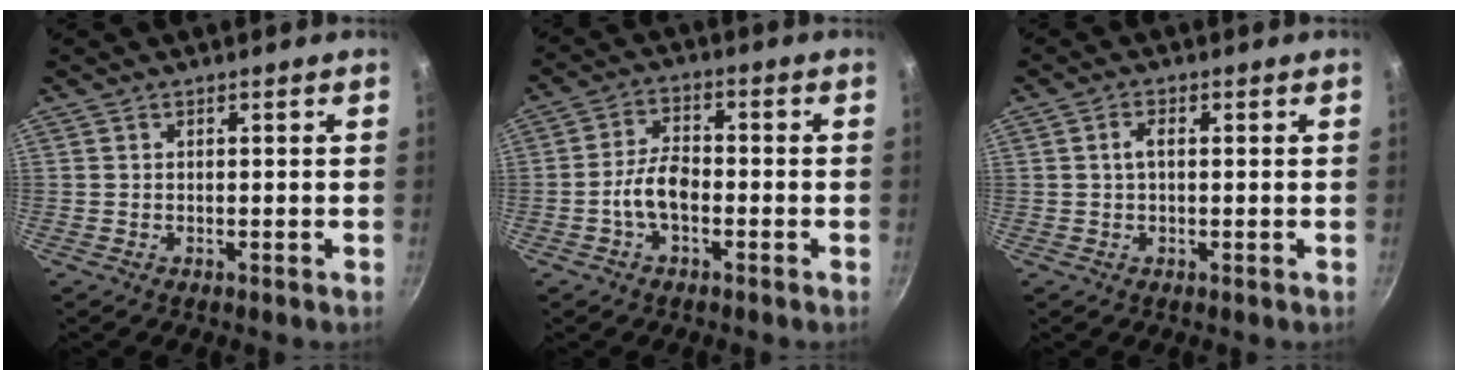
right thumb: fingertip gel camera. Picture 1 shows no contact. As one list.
[{"total": 6.6, "force": [-2.0, 3.6, 5.1], "torque": [-0.089, 0.029, -0.042]}, {"total": 2.4, "force": [0.4, 1.3, 2.0], "torque": [-0.038, 0.006, 0.005]}]